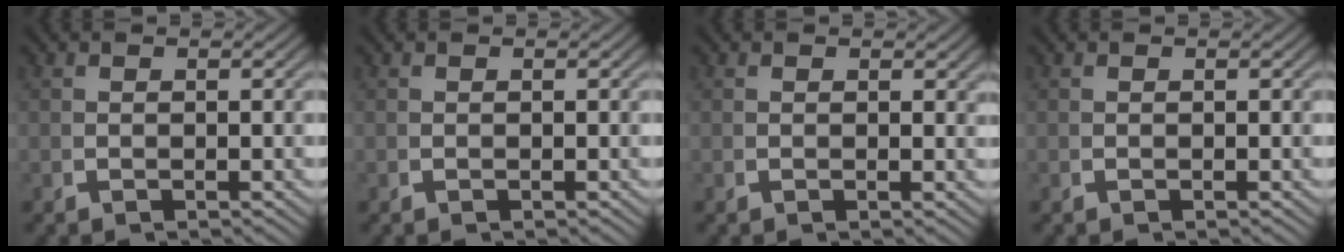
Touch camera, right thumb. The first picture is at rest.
{"total": 0.0}
{"total": 0.7, "force": [0.5, 0.3, 0.3], "torque": [-0.001, -0.003, 0.005]}
{"total": 0.0}